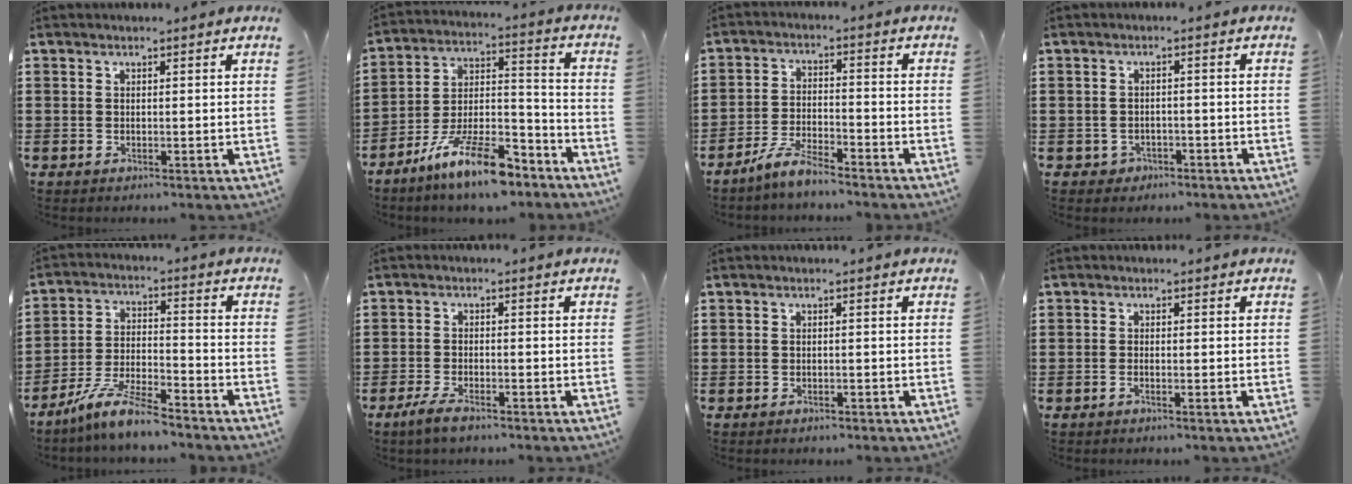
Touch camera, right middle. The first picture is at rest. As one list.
[{"total": 12.7, "force": [-9.8, 2.6, 7.7], "torque": [-0.135, 0.031, -0.183]}, {"total": 5.4, "force": [-4.7, 0.7, 2.4], "torque": [-0.060, 0.000, -0.095]}, {"total": 1.6, "force": [-1.2, 1.0, 0.2], "torque": [-0.010, 0.001, -0.029]}, {"total": 8.2, "force": [-7.0, 0.8, 4.1], "torque": [-0.093, 0.002, -0.140]}, {"total": 2.7, "force": [-2.0, 0.6, 1.8], "torque": [-0.043, 0.001, -0.042]}, {"total": 0.6, "force": [-0.6, 0.2, 0.1], "torque": [-0.004, 0.000, -0.013]}, {"total": 0.8, "force": [-0.5, 0.0, 0.6], "torque": [-0.011, -0.002, -0.010]}]